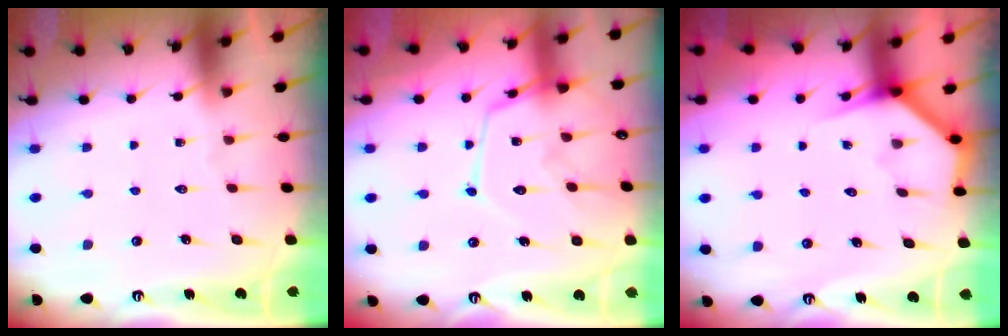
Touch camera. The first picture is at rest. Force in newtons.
{"total": 13.6, "press": 13.6, "slide": 0.5}
{"total": 3.6, "press": 3.6, "slide": 0.2}